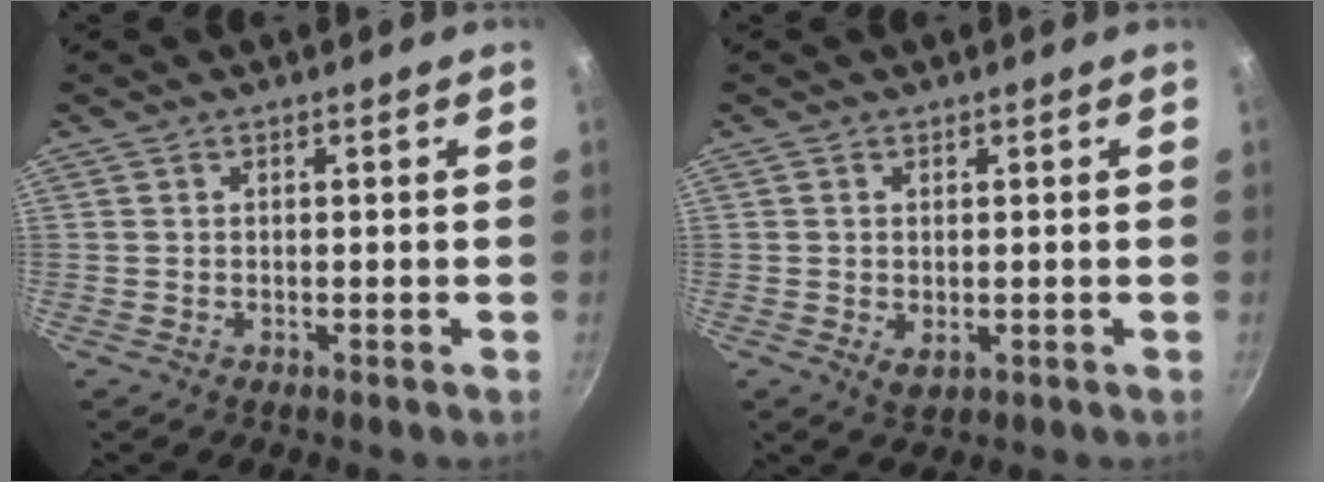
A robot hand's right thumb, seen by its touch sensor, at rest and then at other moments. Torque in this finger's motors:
{"motor_torque": [-0.33, 0.24, 0.51, 0.13, 0.07]}